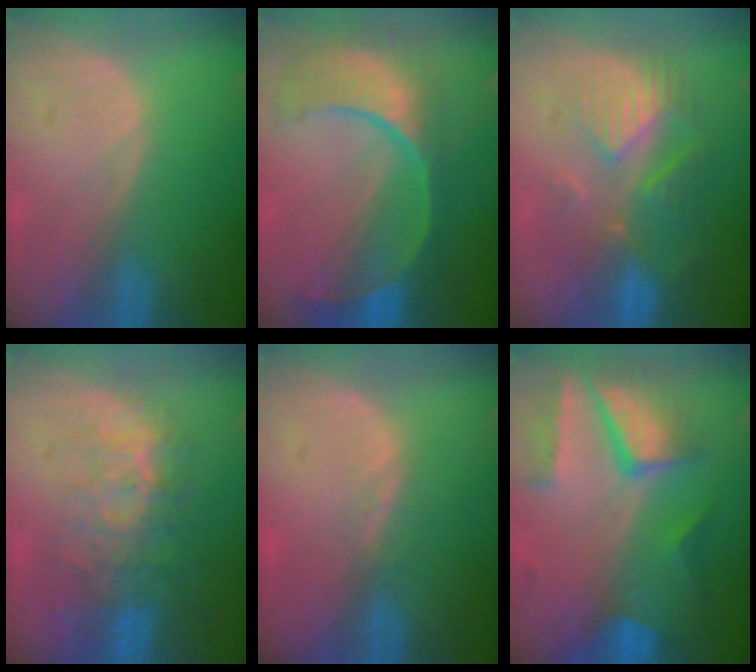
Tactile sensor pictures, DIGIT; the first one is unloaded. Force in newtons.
{"total": 12.0, "press": 9.7, "slide": 7.0}
{"total": 8.3, "press": 8.0, "slide": 2.3}
{"total": 9.7, "press": 8.4, "slide": 4.8}
{"total": 1.5, "press": 1.2, "slide": 0.8}
{"total": 10.4, "press": 8.7, "slide": 5.7}